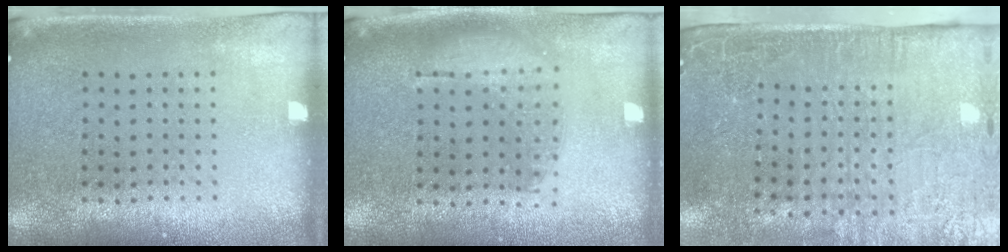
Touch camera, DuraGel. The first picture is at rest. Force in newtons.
{"total": 1.3, "press": 1.1, "slide": 0.5}
{"total": 4.8, "press": 4.0, "slide": 2.6}